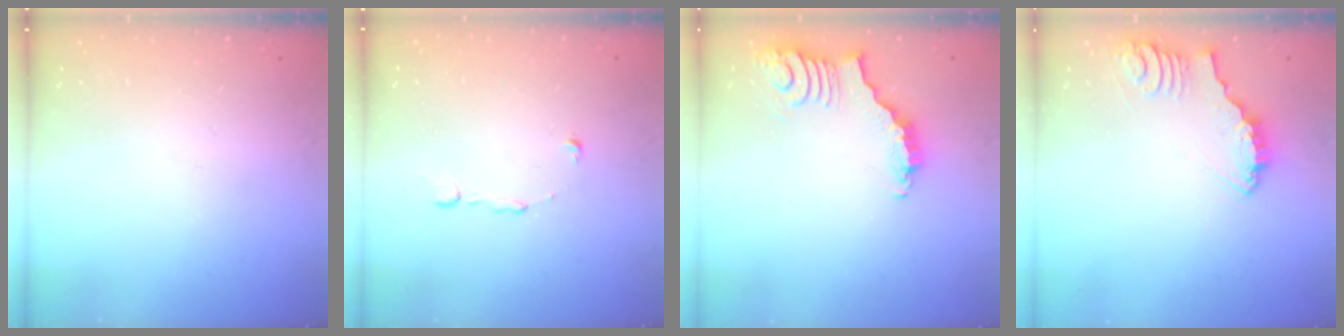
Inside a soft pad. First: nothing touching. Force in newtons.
{"total": 4.3, "press": 4.3, "slide": 0.2}
{"total": 3.7, "press": 3.7, "slide": 0.6}
{"total": 2.8, "press": 2.8, "slide": 0.1}